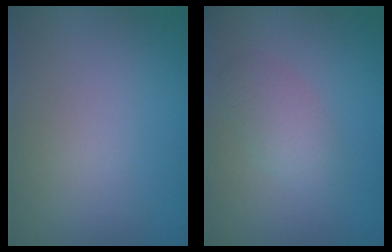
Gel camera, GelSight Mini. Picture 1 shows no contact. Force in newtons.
{"total": 2.2, "press": 2.2, "slide": 0.0}